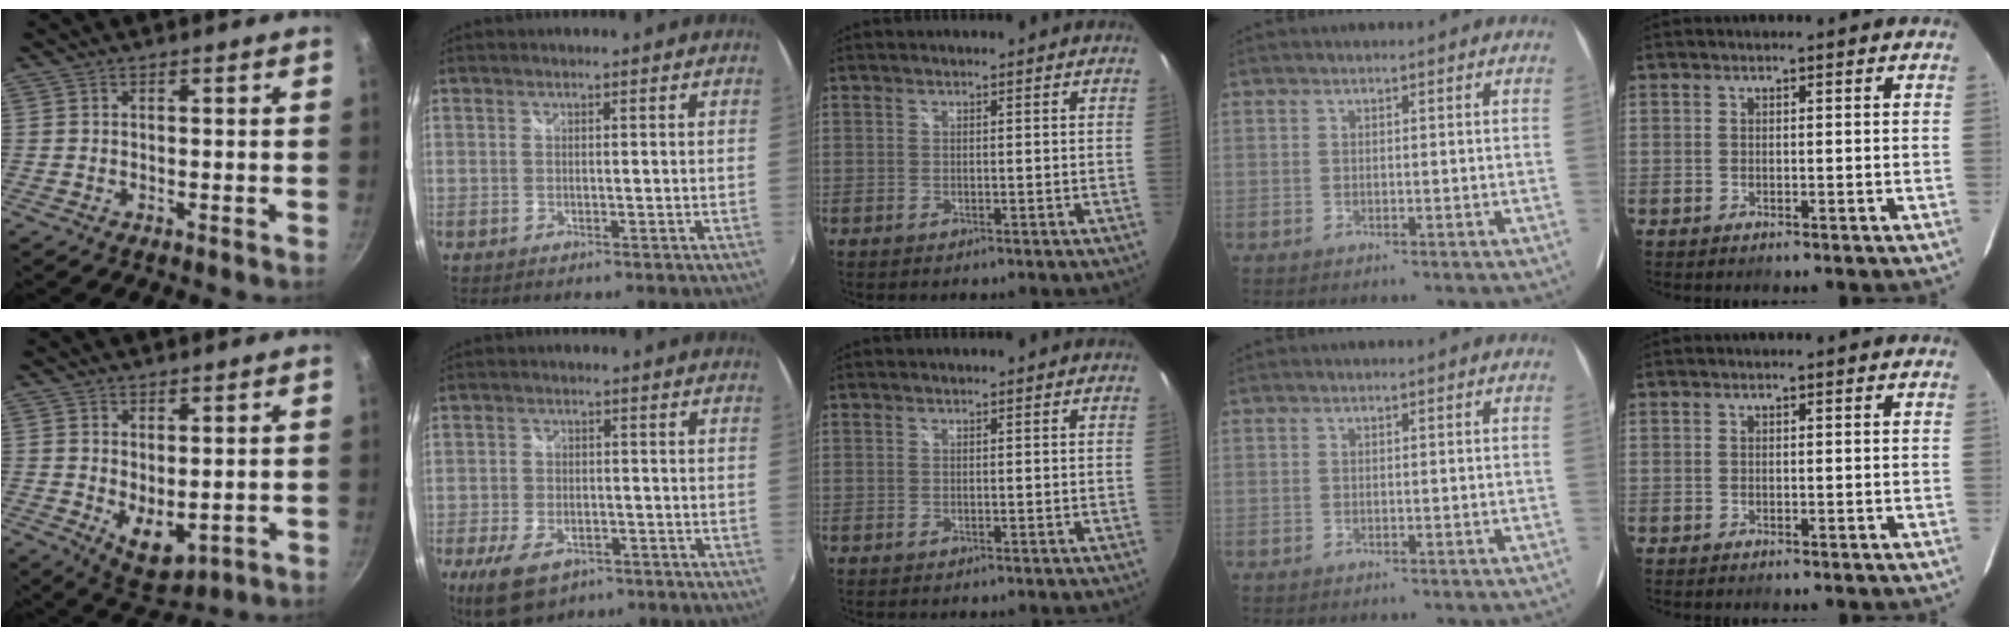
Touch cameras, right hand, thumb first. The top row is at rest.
{"thumb": {"total": 6.9, "force": [0.6, 4.2, 5.5], "torque": [-0.070, -0.022, 0.027]}, "index": {"total": 10.1, "force": [-5.9, 5.6, 6.0], "torque": [-0.143, -0.022, -0.097]}}